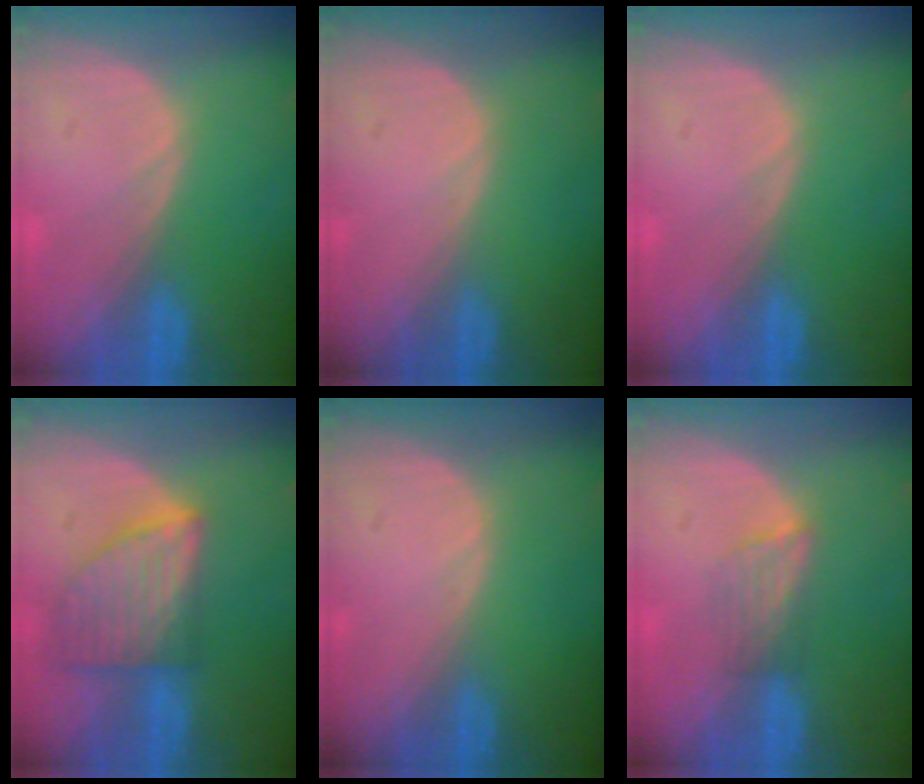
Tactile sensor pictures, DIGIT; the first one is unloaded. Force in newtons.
{"total": 0.0}
{"total": 0.0}
{"total": 8.0, "press": 7.3, "slide": 3.2}
{"total": 0.0}
{"total": 3.2, "press": 2.9, "slide": 1.4}